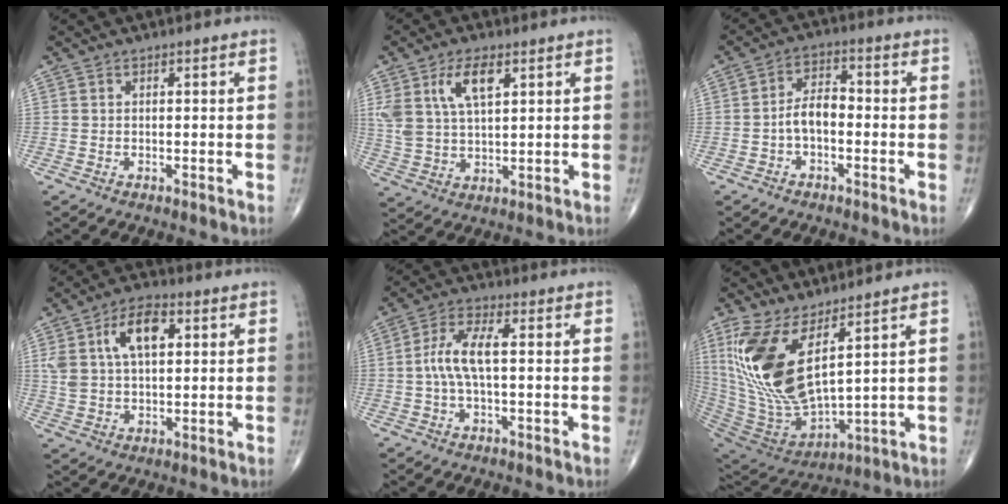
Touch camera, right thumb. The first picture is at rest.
{"total": 8.8, "force": [4.0, 3.9, 6.8], "torque": [-0.135, -0.009, 0.082]}
{"total": 5.5, "force": [-1.4, 3.2, 4.3], "torque": [-0.066, 0.027, -0.034]}
{"total": 10.6, "force": [3.4, 5.7, 8.3], "torque": [-0.145, 0.008, 0.059]}
{"total": 7.0, "force": [0.0, 2.4, 6.6], "torque": [-0.148, 0.019, -0.005]}
{"total": 18.2, "force": [7.4, 7.1, 15.0], "torque": [-0.314, -0.054, 0.165]}